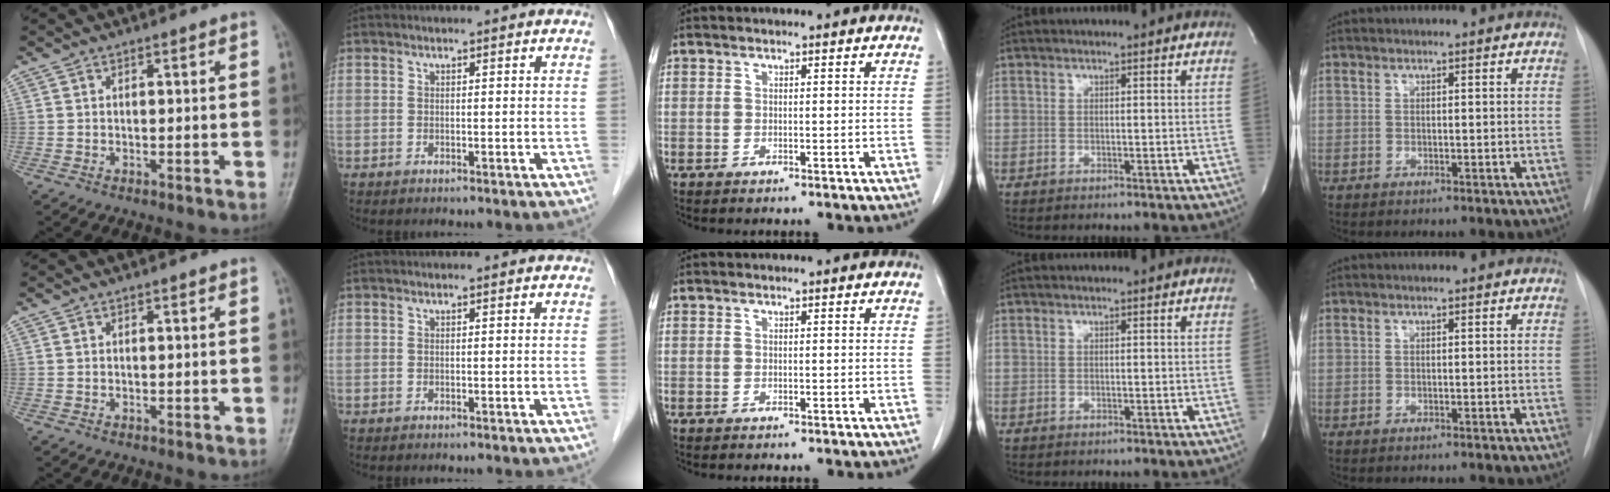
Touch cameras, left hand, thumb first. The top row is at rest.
{}